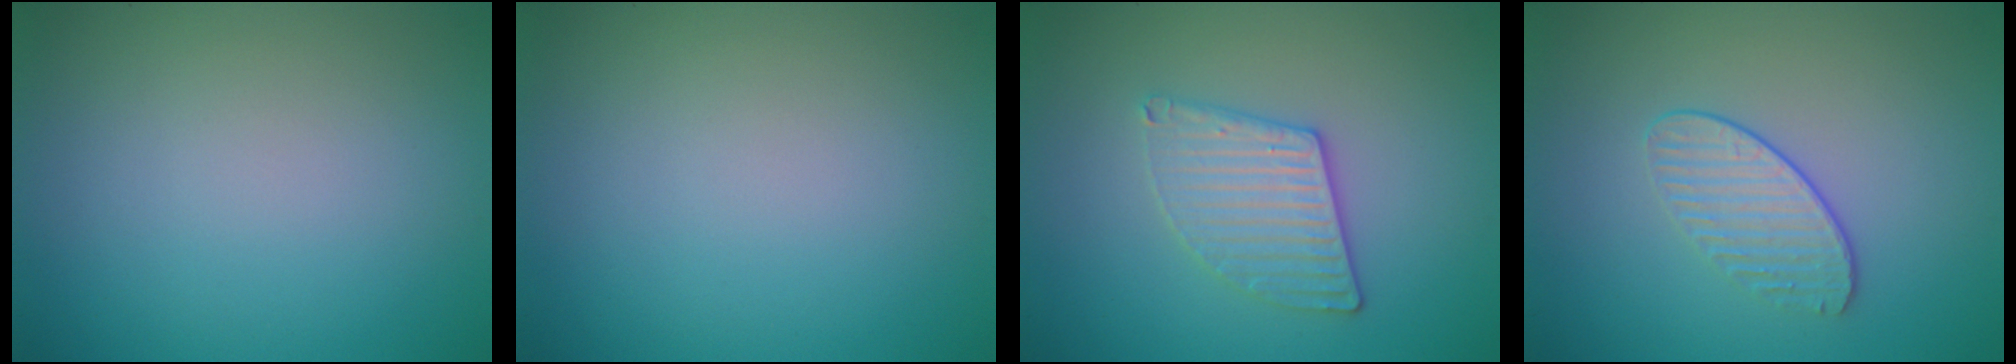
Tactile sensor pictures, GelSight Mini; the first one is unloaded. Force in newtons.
{"total": 0.0}
{"total": 3.3, "press": 3.1, "slide": 1.0}
{"total": 1.9, "press": 1.5, "slide": 1.2}